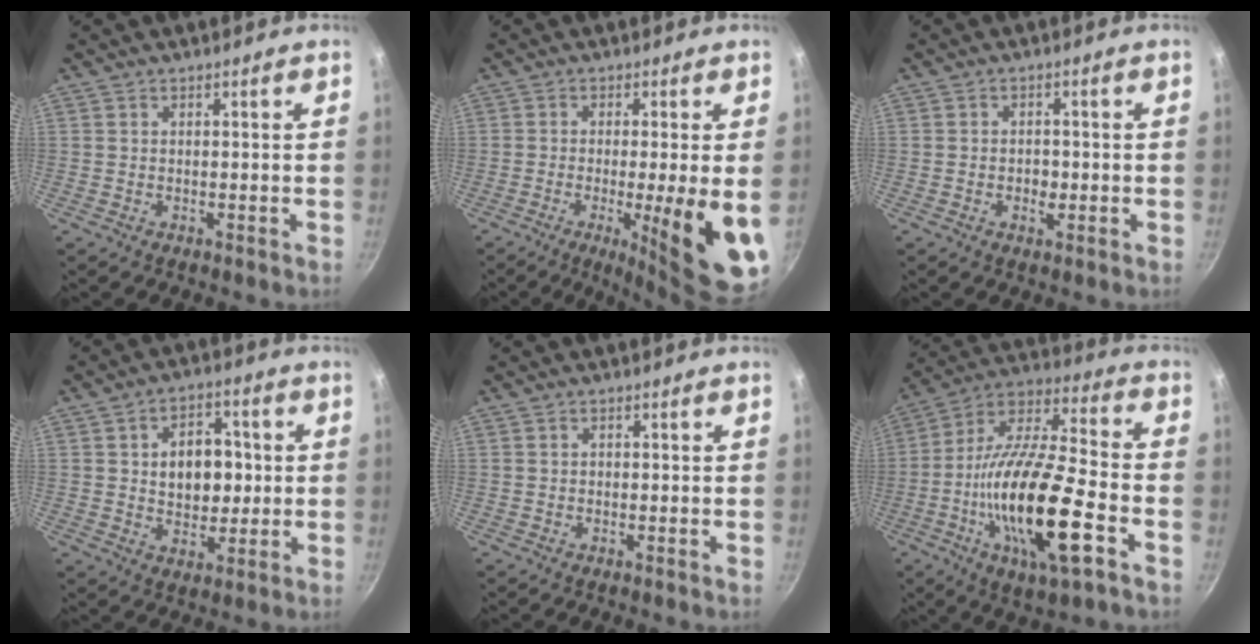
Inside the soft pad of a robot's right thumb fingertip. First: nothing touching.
{"total": 14.9, "force": [-3.2, 2.3, 14.4], "torque": [-0.195, -0.008, -0.042]}
{"total": 2.8, "force": [-0.7, 1.9, 1.9], "torque": [-0.023, 0.004, -0.013]}
{"total": 10.5, "force": [1.1, 7.4, 7.5], "torque": [-0.075, 0.003, 0.017]}
{"total": 0.5, "force": [0.0, 0.4, 0.3], "torque": [-0.004, 0.004, 0.000]}
{"total": 24.3, "force": [-7.6, 7.5, 21.9], "torque": [-0.391, 0.023, -0.147]}